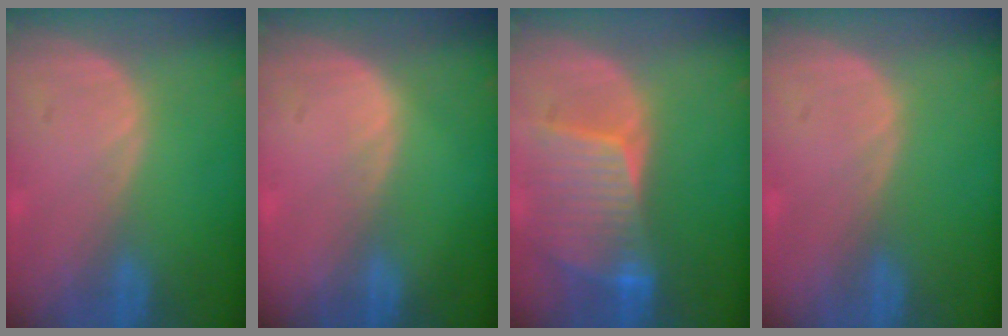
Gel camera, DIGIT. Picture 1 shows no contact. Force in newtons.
{"total": 0.6, "press": 0.6, "slide": 0.1}
{"total": 8.3, "press": 7.7, "slide": 3.2}
{"total": 0.0}